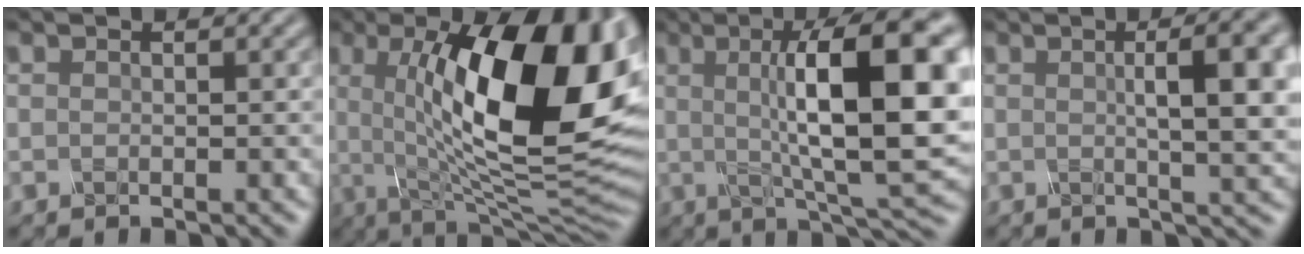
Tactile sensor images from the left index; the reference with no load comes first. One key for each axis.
{"total": 16.6, "fx": 2.9, "fy": 5.5, "fz": 15.4, "tx": -0.204, "ty": 0.000, "tz": 0.034}
{"total": 14.2, "fx": 2.0, "fy": 3.3, "fz": 13.7, "tx": -0.172, "ty": 0.010, "tz": 0.026}
{"total": 8.3, "fx": 1.4, "fy": 2.4, "fz": 7.8, "tx": -0.073, "ty": 0.016, "tz": 0.015}